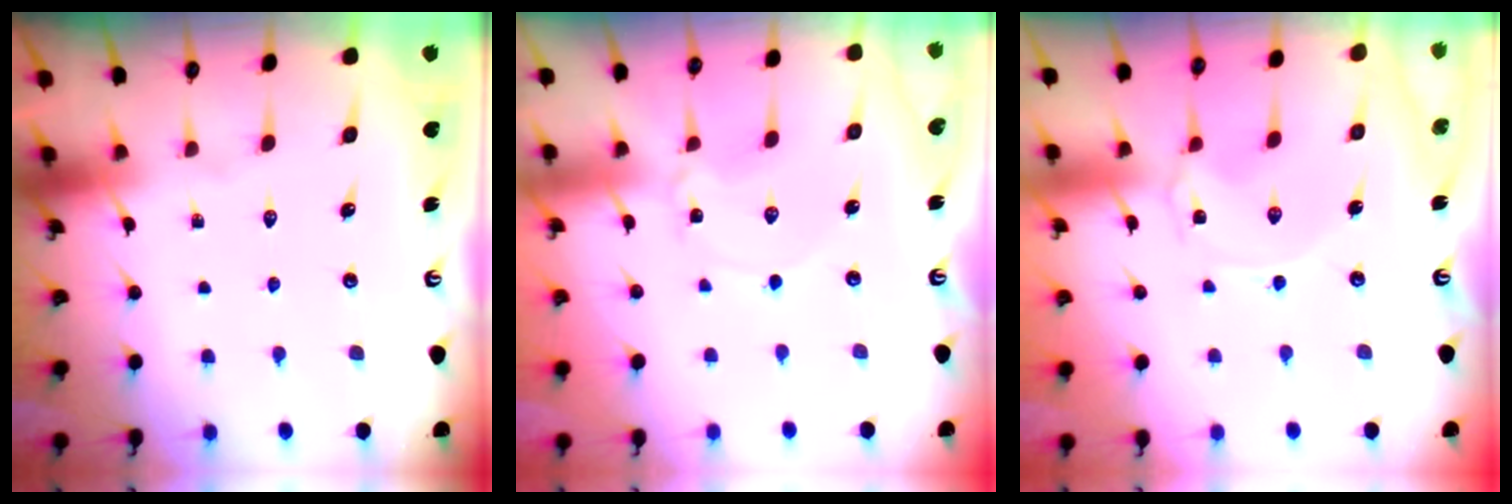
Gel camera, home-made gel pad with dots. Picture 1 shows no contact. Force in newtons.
{"total": 1.2, "press": 1.2, "slide": 0.0}
{"total": 0.0}